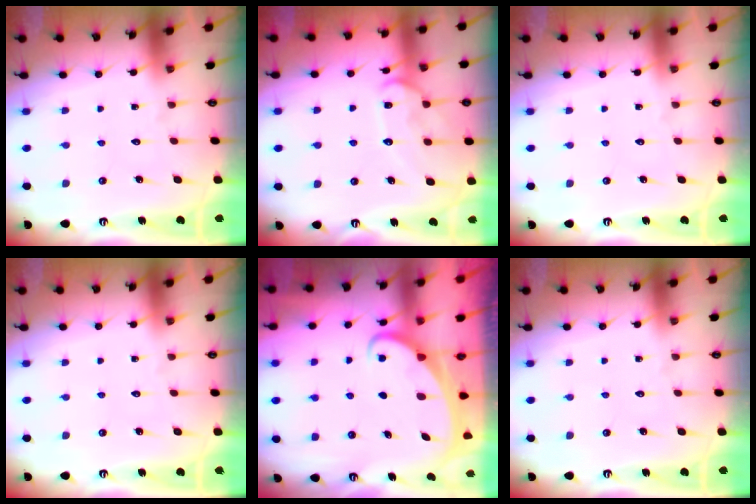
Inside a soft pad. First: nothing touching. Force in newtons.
{"total": 12.5, "press": 12.4, "slide": 1.0}
{"total": 0.0}
{"total": 0.0}
{"total": 2.4, "press": 2.4, "slide": 0.3}
{"total": 0.0}